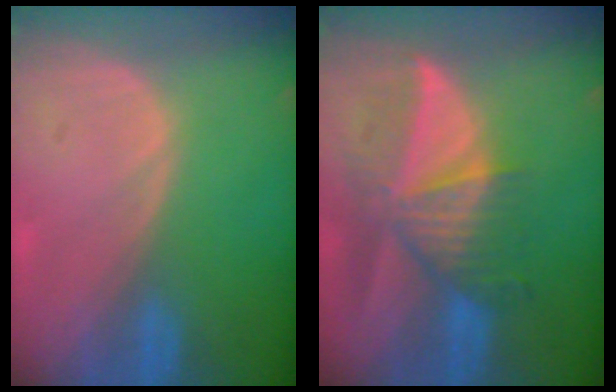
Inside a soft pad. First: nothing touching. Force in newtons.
{"total": 9.2, "press": 8.3, "slide": 4.0}